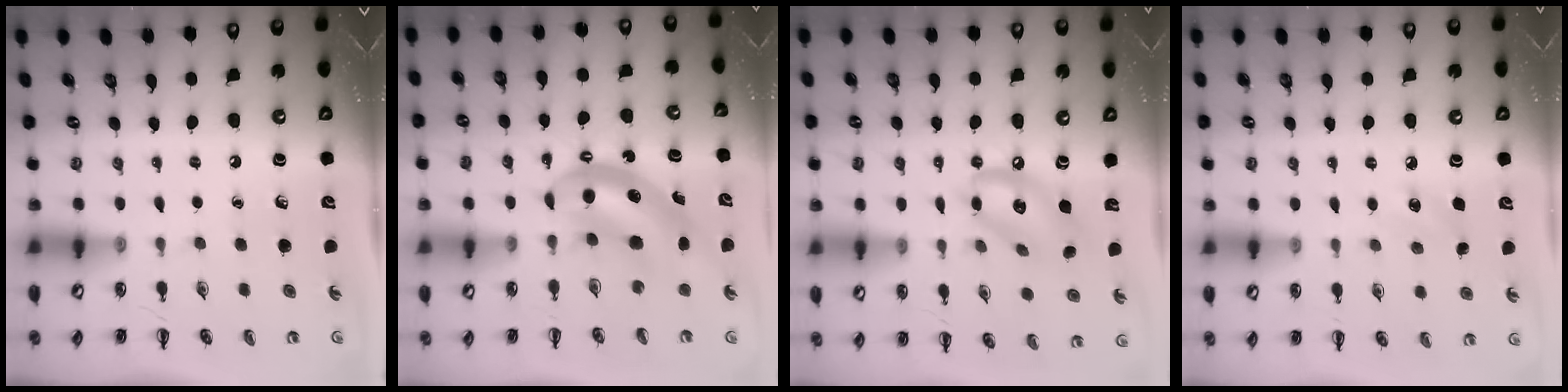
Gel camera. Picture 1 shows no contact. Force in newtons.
{"total": 8.5, "press": 8.4, "slide": 1.5}
{"total": 12.0, "press": 11.8, "slide": 2.1}
{"total": 6.8, "press": 6.5, "slide": 2.1}